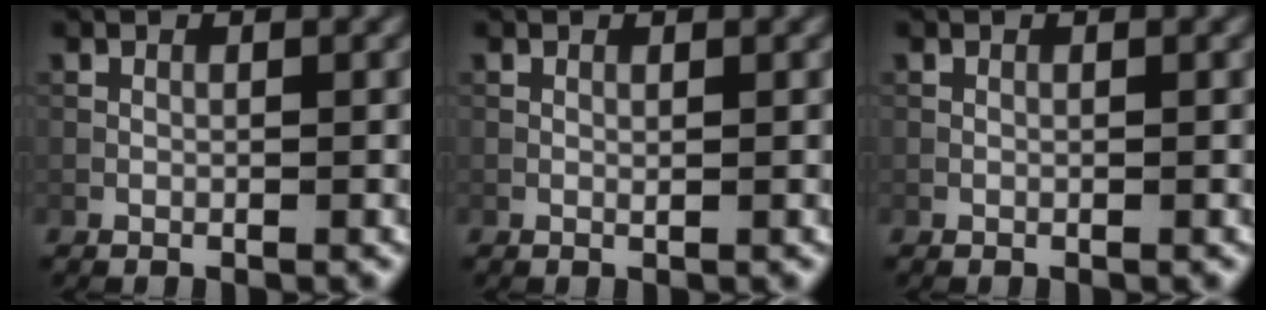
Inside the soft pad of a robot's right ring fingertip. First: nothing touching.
{"total": 0.0}
{"total": 0.0}